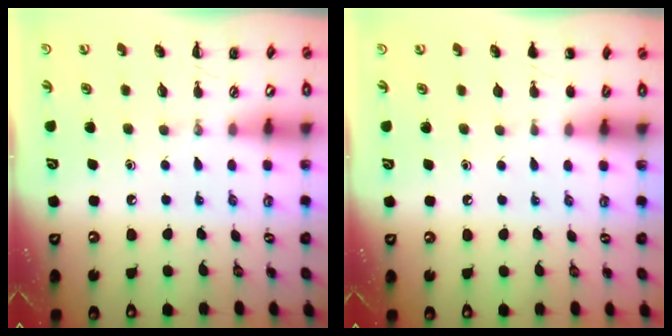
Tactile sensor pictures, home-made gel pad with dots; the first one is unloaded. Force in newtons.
{"total": 1.1, "press": 1.0, "slide": 0.2}